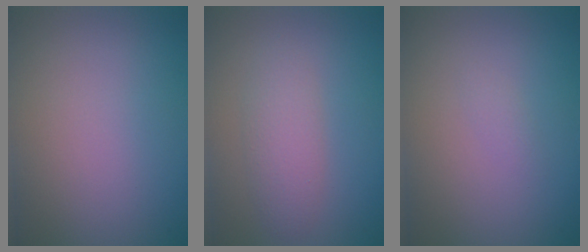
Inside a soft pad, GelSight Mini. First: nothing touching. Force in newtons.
{"total": 2.6, "press": 2.6, "slide": 0.0}
{"total": 0.6, "press": 0.6, "slide": 0.1}